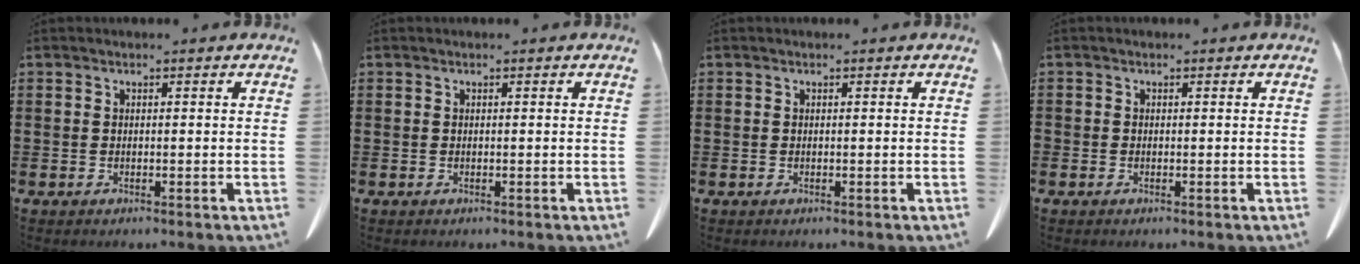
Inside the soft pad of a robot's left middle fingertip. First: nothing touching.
{"total": 0.0}
{"total": 0.0}
{"total": 0.5, "force": [-0.3, 0.4, 0.1], "torque": [-0.002, 0.002, -0.007]}